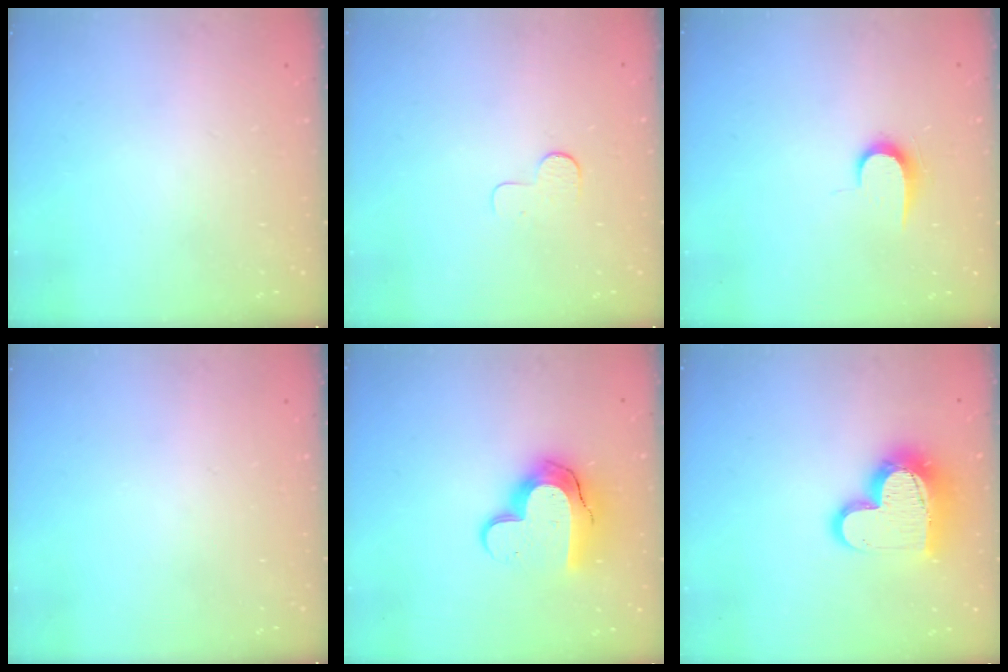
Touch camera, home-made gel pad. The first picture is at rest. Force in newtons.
{"total": 3.7, "press": 3.7, "slide": 0.3}
{"total": 6.4, "press": 6.3, "slide": 0.7}
{"total": 0.0}
{"total": 14.7, "press": 14.6, "slide": 0.8}
{"total": 15.8, "press": 15.8, "slide": 1.2}